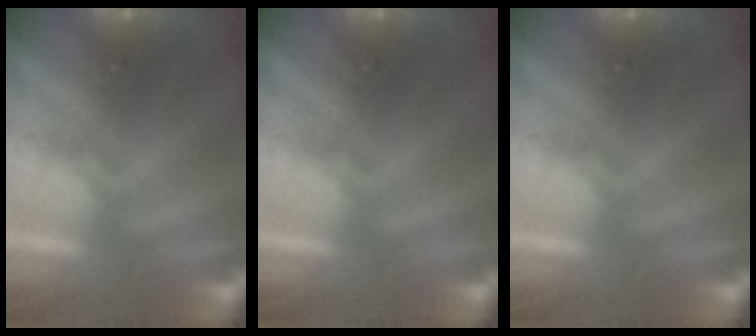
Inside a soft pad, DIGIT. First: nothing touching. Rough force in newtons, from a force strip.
{"total": 0.0}
{"total": 0.0}